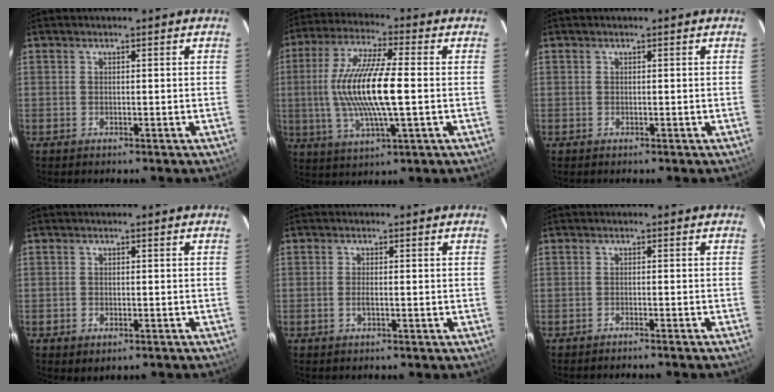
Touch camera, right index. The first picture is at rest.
{"total": 15.8, "force": [-0.5, 2.8, 15.5], "torque": [-0.304, -0.001, -0.010]}
{"total": 0.0}
{"total": 2.0, "force": [-1.0, 1.3, 1.1], "torque": [-0.022, -0.006, -0.014]}
{"total": 1.4, "force": [-0.4, 0.5, 1.2], "torque": [-0.027, 0.000, -0.009]}
{"total": 1.9, "force": [-1.7, -0.6, 0.6], "torque": [-0.017, -0.001, -0.024]}